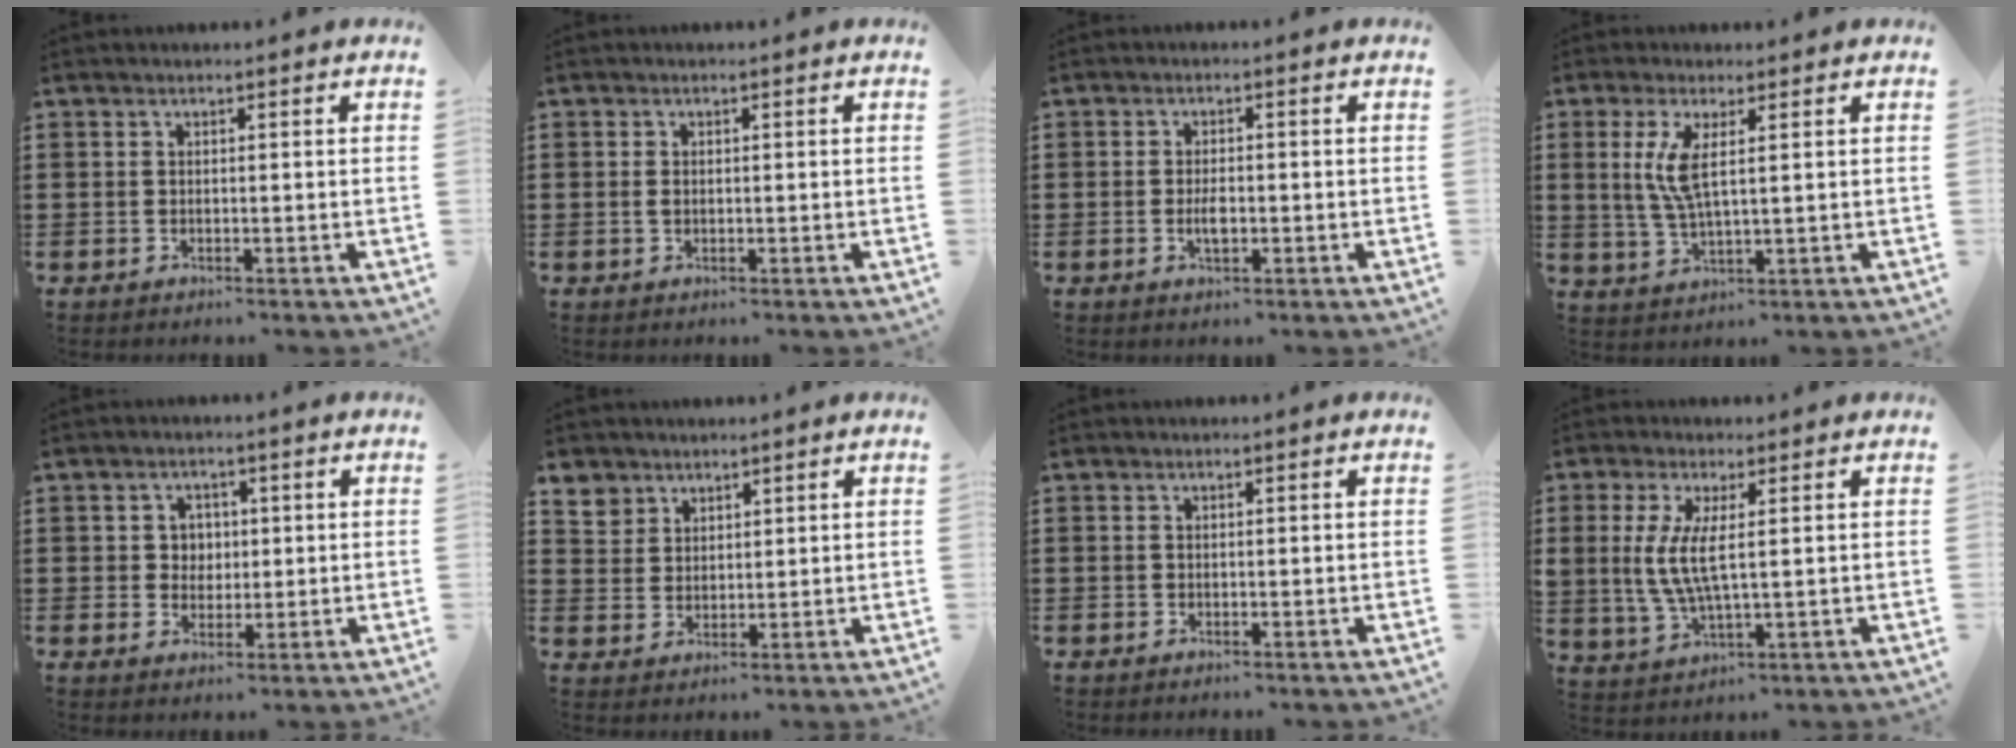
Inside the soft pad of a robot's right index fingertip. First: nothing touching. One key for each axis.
{"total": 1.0, "fx": 0.0, "fy": 0.6, "fz": 0.8, "tx": -0.018, "ty": 0.003, "tz": -0.001}
{"total": 2.9, "fx": -0.6, "fy": 1.1, "fz": 2.6, "tx": -0.055, "ty": -0.001, "tz": -0.013}
{"total": 6.0, "fx": 1.6, "fy": 1.2, "fz": 5.6, "tx": -0.128, "ty": -0.008, "tz": 0.022}
{"total": 3.1, "fx": 0.4, "fy": 2.9, "fz": 1.0, "tx": -0.032, "ty": 0.011, "tz": 0.004}
{"total": 4.5, "fx": 3.1, "fy": 3.3, "fz": 0.2, "tx": -0.026, "ty": 0.010, "tz": 0.059}
{"total": 0.0}
{"total": 6.2, "fx": 0.9, "fy": 1.9, "fz": 5.9, "tx": -0.144, "ty": -0.010, "tz": 0.008}